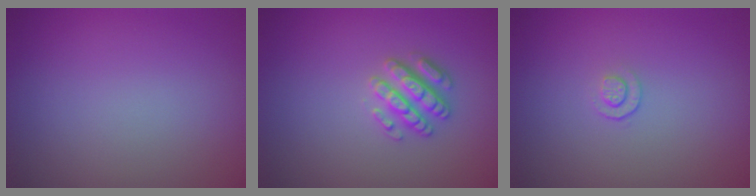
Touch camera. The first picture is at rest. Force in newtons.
{"total": 2.8, "press": 2.7, "slide": 0.6}
{"total": 0.9, "press": 0.6, "slide": 0.7}